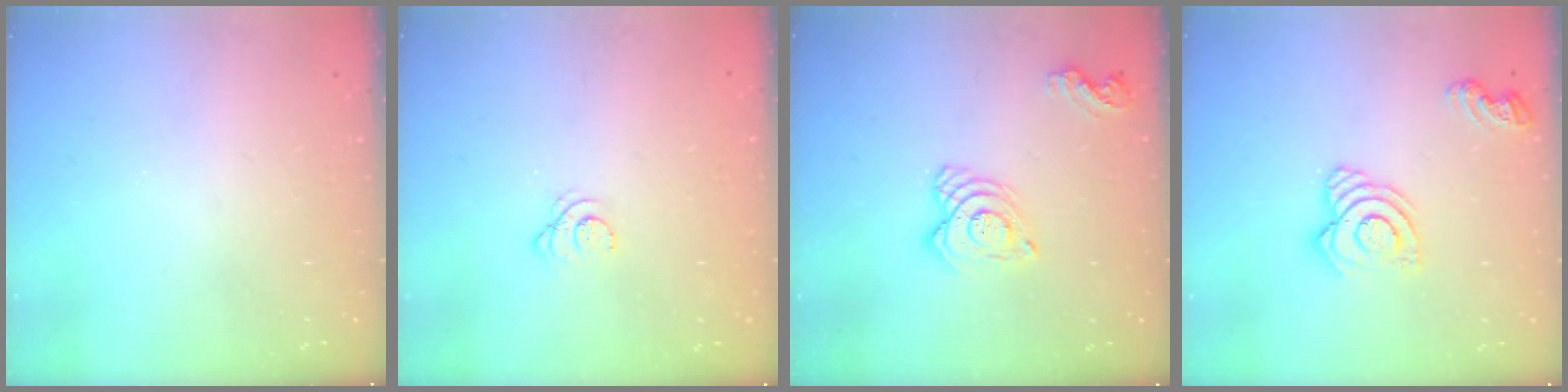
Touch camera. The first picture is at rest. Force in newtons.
{"total": 2.0, "press": 2.0, "slide": 0.2}
{"total": 11.1, "press": 11.1, "slide": 1.1}
{"total": 12.2, "press": 12.1, "slide": 1.5}